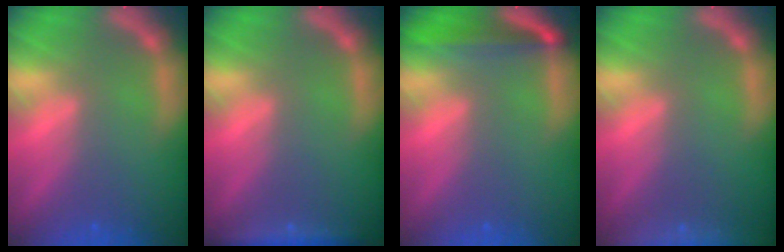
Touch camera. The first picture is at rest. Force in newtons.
{"total": 3.0}
{"total": 4.5}
{"total": 9.0}